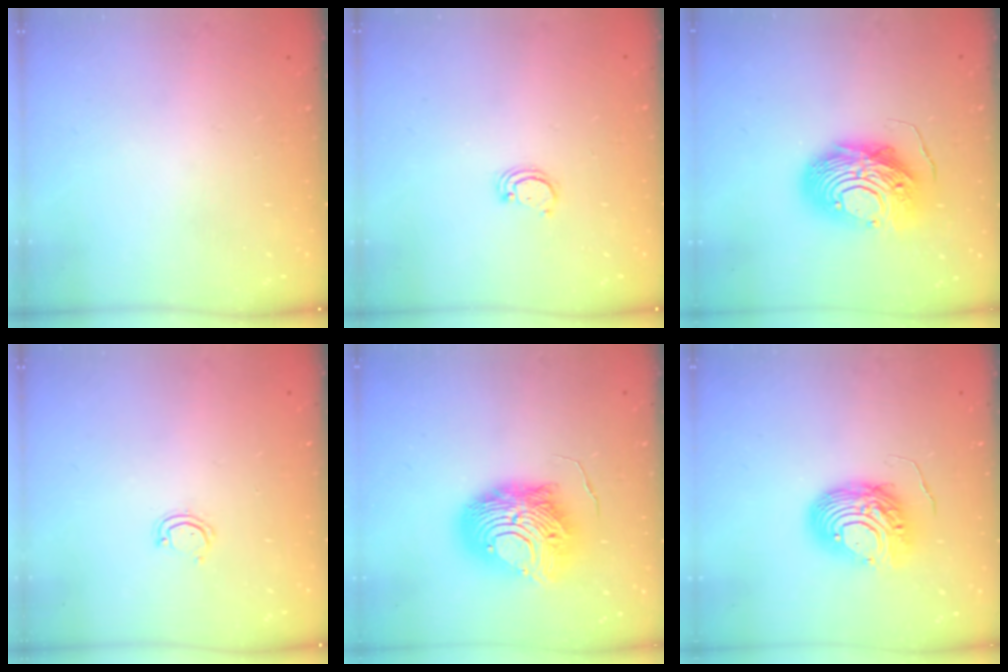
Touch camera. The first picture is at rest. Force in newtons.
{"total": 2.1, "press": 2.1, "slide": 0.2}
{"total": 15.2, "press": 15.1, "slide": 1.3}
{"total": 3.5, "press": 3.5, "slide": 0.3}
{"total": 15.3, "press": 15.2, "slide": 1.6}
{"total": 10.5, "press": 10.5, "slide": 0.9}